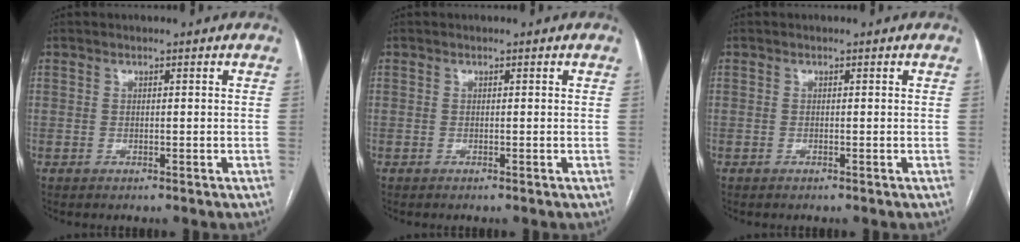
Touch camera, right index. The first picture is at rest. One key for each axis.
{"total": 0.0}
{"total": 0.0}